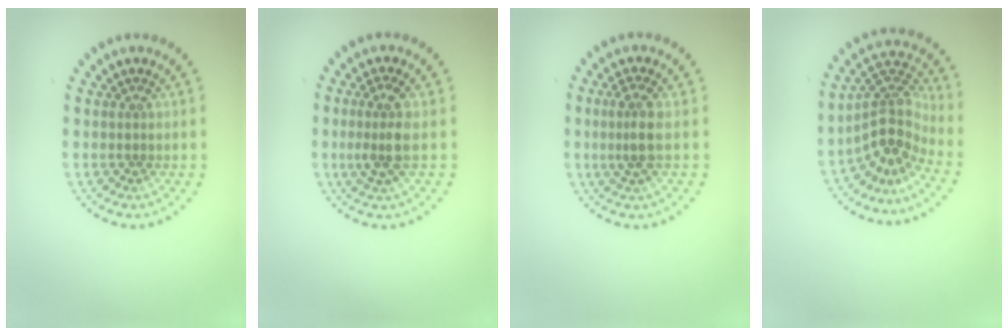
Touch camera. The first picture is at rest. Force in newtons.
{"total": 2.7, "press": 2.3, "slide": 1.3}
{"total": 2.4, "press": 2.1, "slide": 1.2}
{"total": 4.2, "press": 3.1, "slide": 2.9}